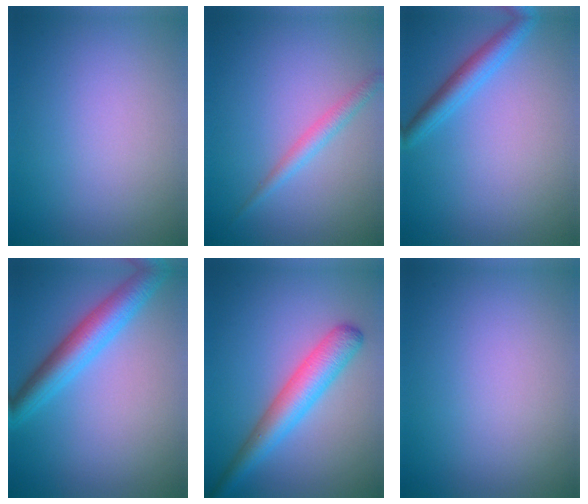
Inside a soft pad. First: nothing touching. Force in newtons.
{"total": 1.8, "press": 1.8, "slide": 0.0}
{"total": 2.7, "press": 2.7, "slide": 0.0}
{"total": 5.0, "press": 5.0, "slide": 0.1}
{"total": 4.8, "press": 4.8, "slide": 0.2}
{"total": 0.0}